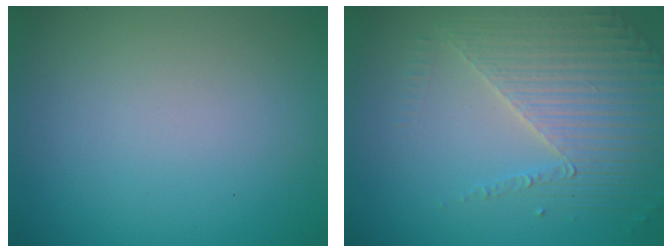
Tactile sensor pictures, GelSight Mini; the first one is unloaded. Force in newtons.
{"total": 4.0, "press": 3.8, "slide": 1.3}